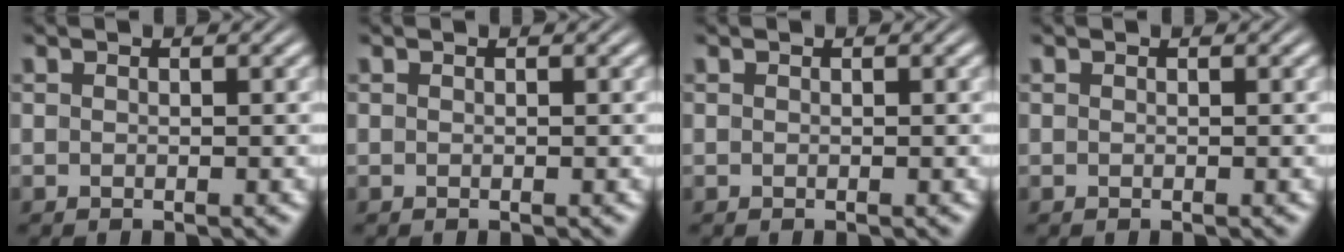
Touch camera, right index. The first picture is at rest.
{"total": 0.0}
{"total": 0.0}
{"total": 0.0}